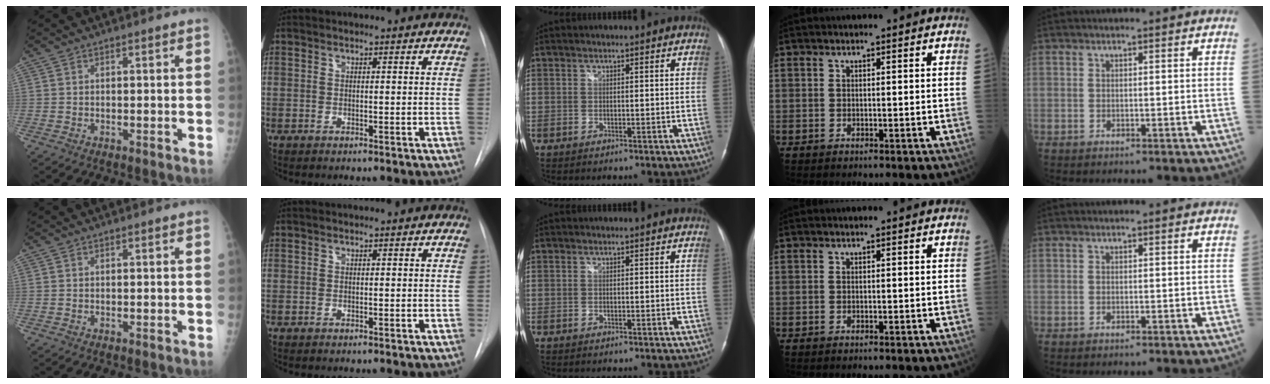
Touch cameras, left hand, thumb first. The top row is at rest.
{}